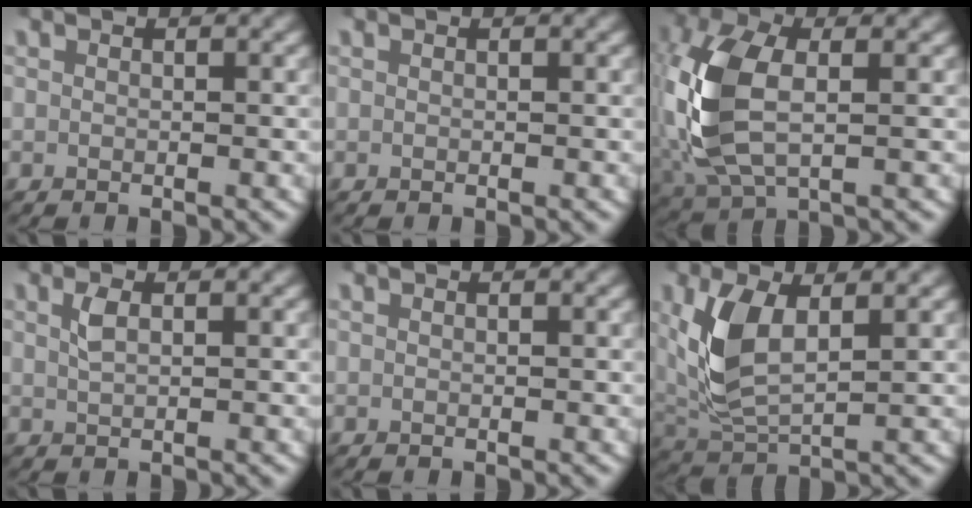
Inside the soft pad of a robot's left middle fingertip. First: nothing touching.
{"total": 0.0}
{"total": 8.9, "force": [0.6, 5.4, 7.0], "torque": [-0.192, -0.014, 0.025]}
{"total": 1.3, "force": [0.5, 0.5, 1.1], "torque": [-0.029, 0.000, 0.011]}
{"total": 0.0}
{"total": 5.5, "force": [1.5, 3.0, 4.3], "torque": [-0.115, -0.003, 0.033]}